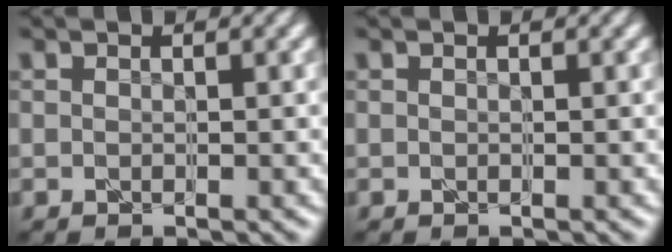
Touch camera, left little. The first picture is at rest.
{"total": 0.0}